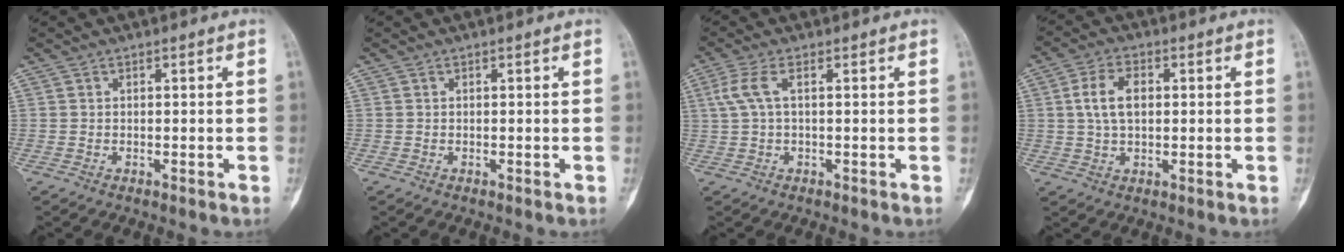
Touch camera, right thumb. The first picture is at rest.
{"total": 0.0}
{"total": 4.2, "force": [1.0, 1.4, 3.8], "torque": [-0.109, 0.016, 0.022]}
{"total": 6.8, "force": [1.1, 4.0, 5.4], "torque": [-0.099, 0.010, 0.018]}